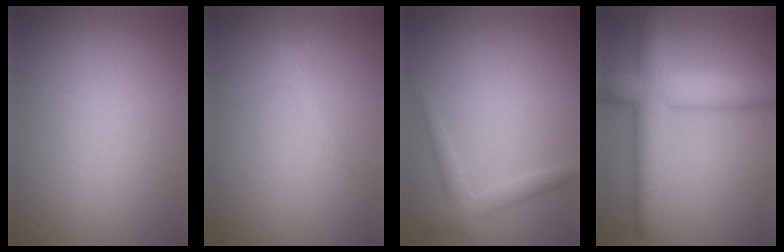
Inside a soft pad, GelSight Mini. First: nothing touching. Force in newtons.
{"total": 0.9, "press": 0.9, "slide": 0.0}
{"total": 1.8, "press": 1.8, "slide": 0.1}
{"total": 6.1, "press": 6.1, "slide": 0.2}